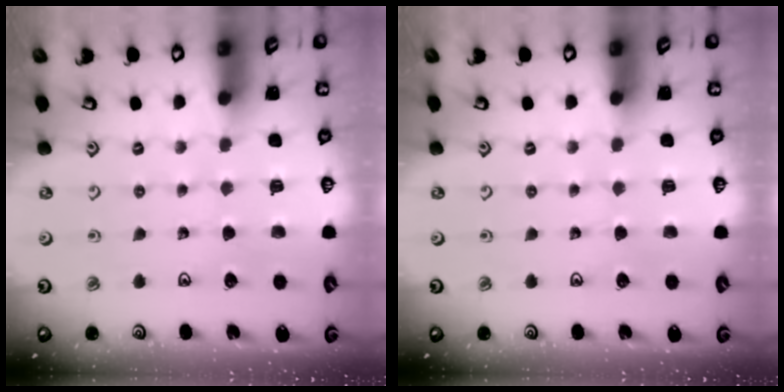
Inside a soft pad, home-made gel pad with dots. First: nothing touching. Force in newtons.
{"total": 0.0}